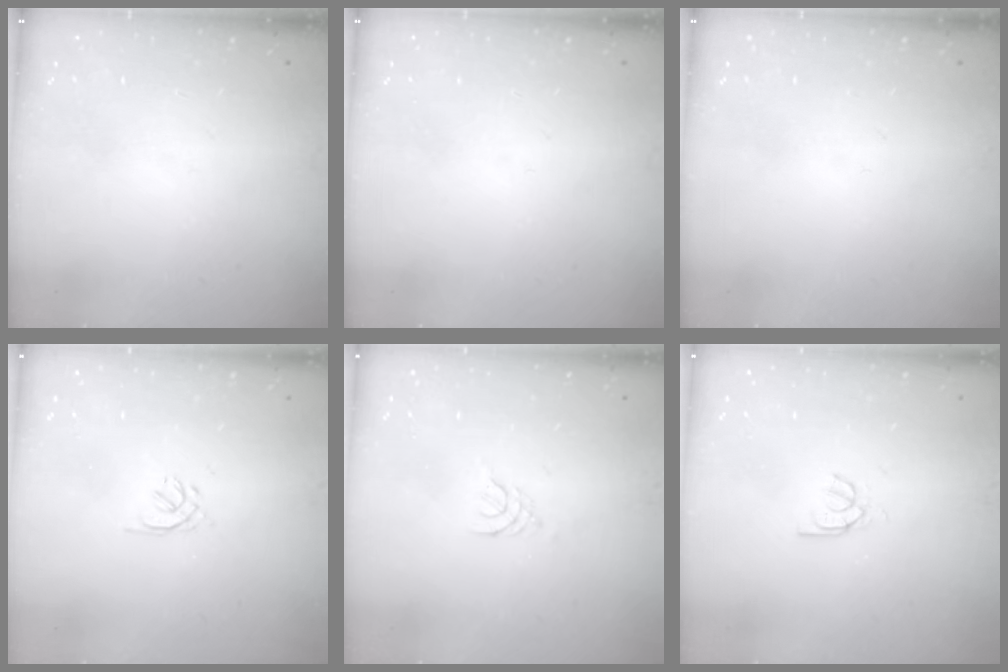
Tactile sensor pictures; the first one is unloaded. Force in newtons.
{"total": 0.0}
{"total": 0.0}
{"total": 1.4, "press": 1.3, "slide": 0.5}
{"total": 1.2, "press": 1.2, "slide": 0.3}
{"total": 2.9, "press": 2.9, "slide": 0.3}